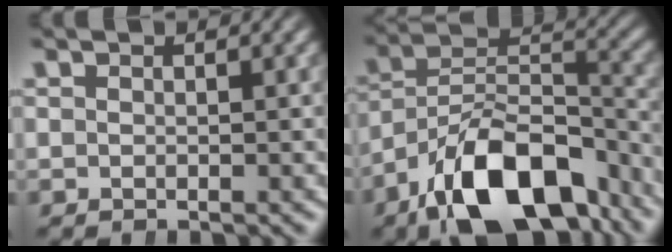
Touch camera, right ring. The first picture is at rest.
{"total": 13.7, "force": [-6.3, 8.0, 9.1], "torque": [-0.141, -0.027, -0.093]}